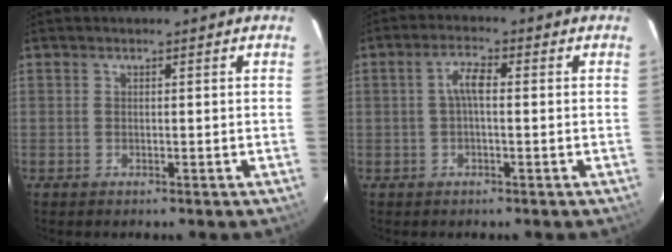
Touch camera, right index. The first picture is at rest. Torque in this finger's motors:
{"motor_torque": [0.32, -0.24, 0.25, 0.07]}